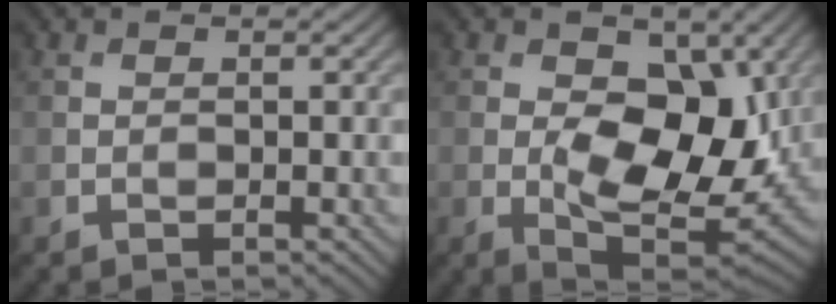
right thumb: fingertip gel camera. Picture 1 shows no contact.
{"total": 11.8, "force": [0.5, 6.7, 9.7], "torque": [-0.174, -0.014, 0.012]}